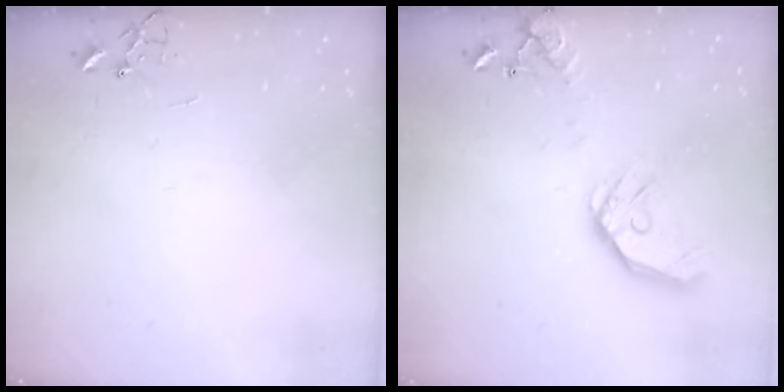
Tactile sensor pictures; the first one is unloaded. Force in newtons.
{"total": 16.8, "press": 16.6, "slide": 2.9}